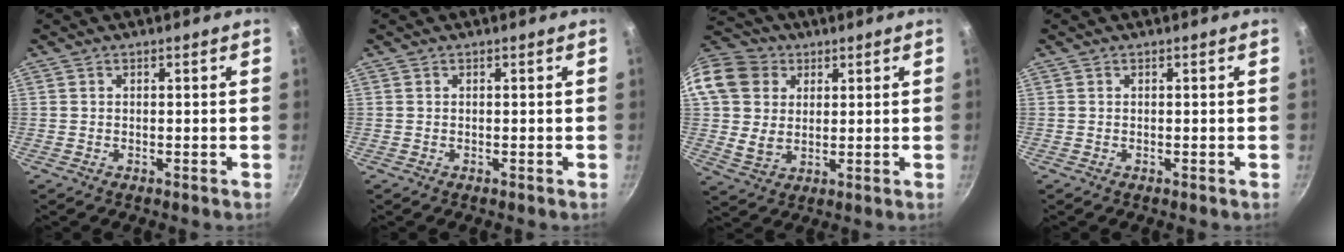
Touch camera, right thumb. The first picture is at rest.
{"total": 0.0}
{"total": 15.9, "force": [5.1, 13.0, 7.6], "torque": [-0.155, 0.005, 0.089]}
{"total": 0.0}